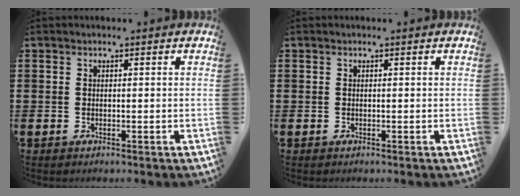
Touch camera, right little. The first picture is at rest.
{"total": 0.0}